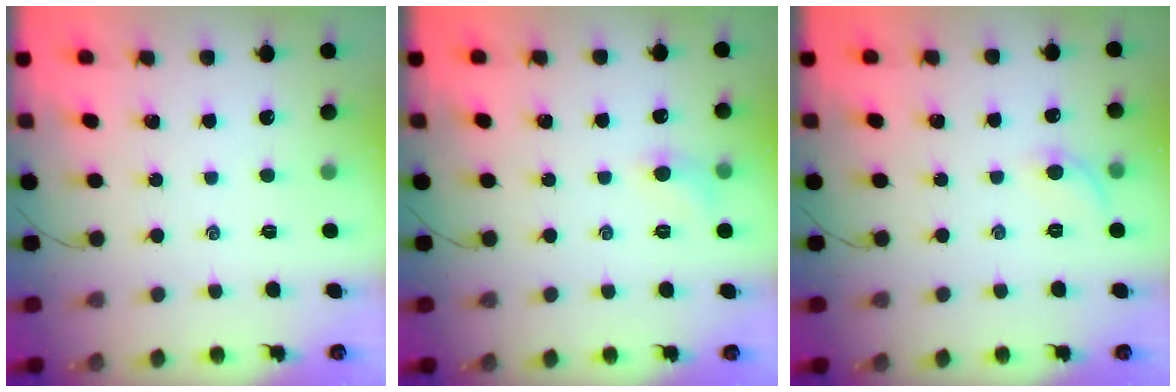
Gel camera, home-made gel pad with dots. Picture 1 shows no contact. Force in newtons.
{"total": 5.9, "press": 5.6, "slide": 2.1}
{"total": 5.5, "press": 5.2, "slide": 1.8}